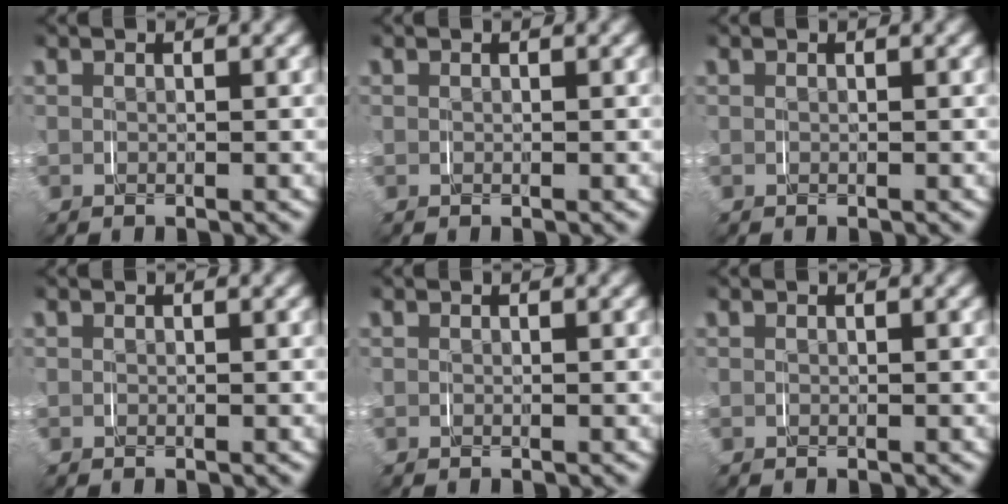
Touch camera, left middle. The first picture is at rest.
{"total": 0.0}
{"total": 0.0}
{"total": 0.0}
{"total": 0.0}
{"total": 0.0}